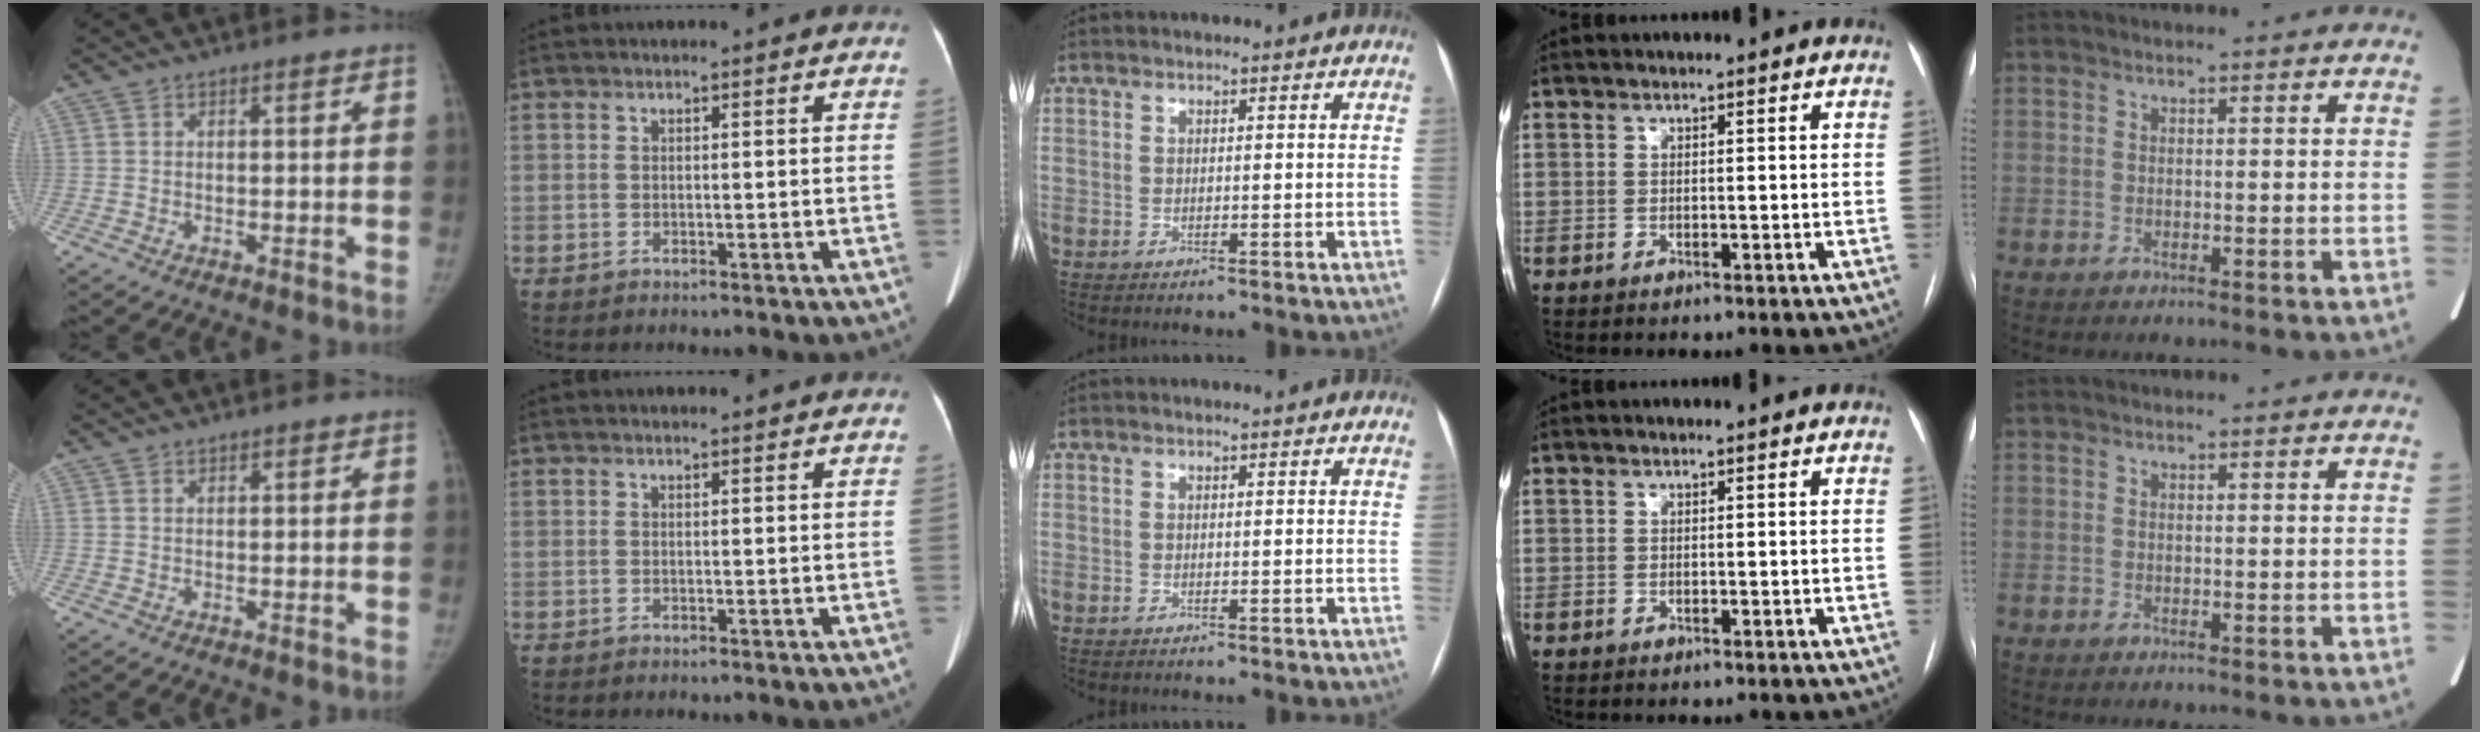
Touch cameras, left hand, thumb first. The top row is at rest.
{"index": {"total": 1.8, "force": [1.7, 0.3, 0.5], "torque": [-0.011, 0.011, 0.018]}}